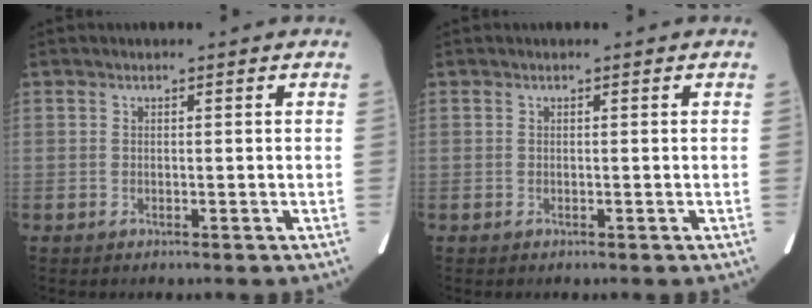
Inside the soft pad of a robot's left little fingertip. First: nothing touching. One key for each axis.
{"total": 0.0}